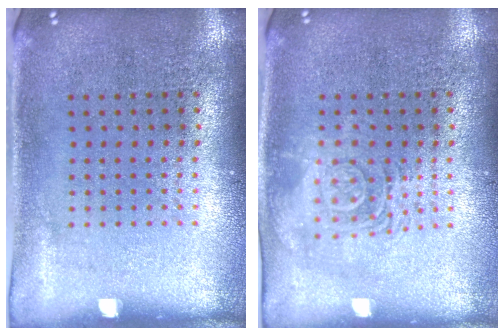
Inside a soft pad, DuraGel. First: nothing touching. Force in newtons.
{"total": 2.8, "press": 2.8, "slide": 0.5}